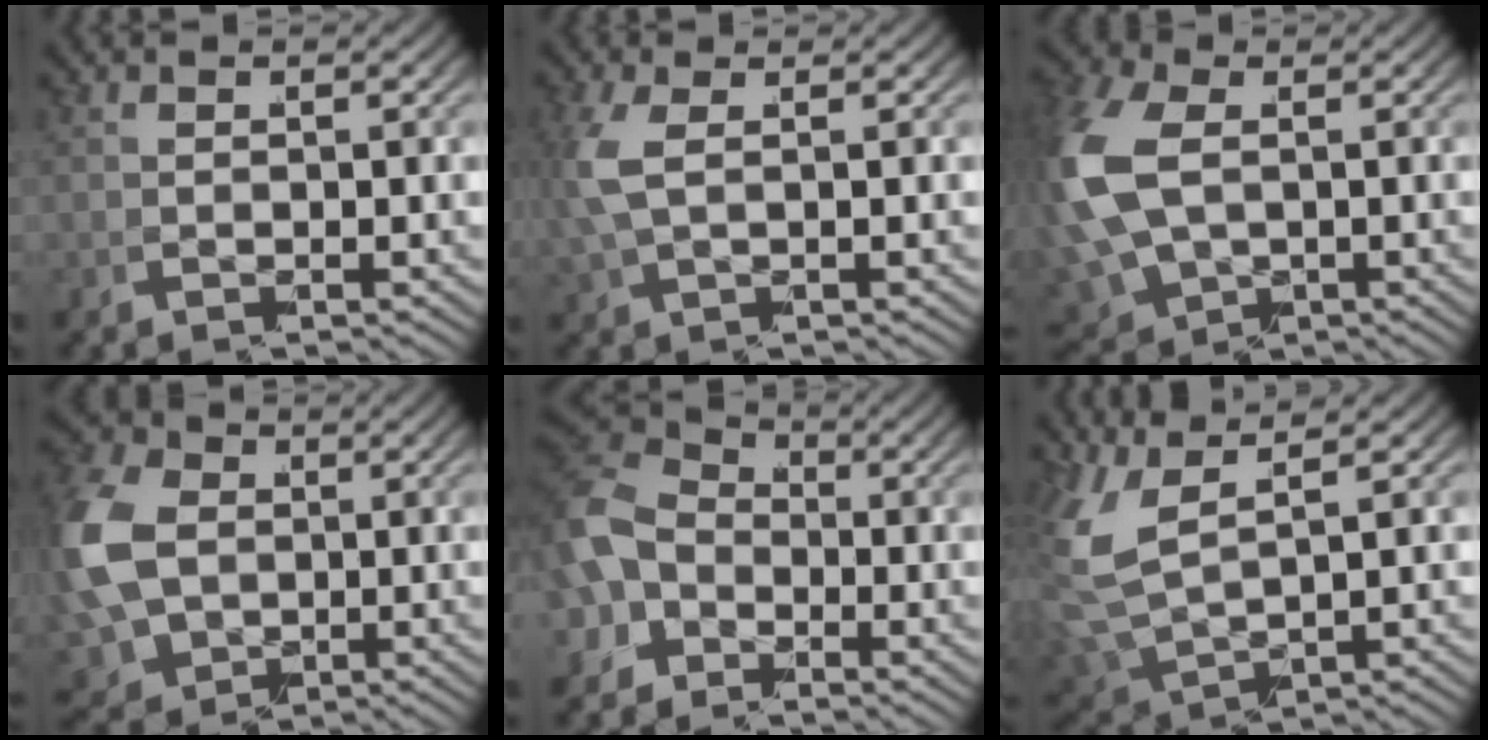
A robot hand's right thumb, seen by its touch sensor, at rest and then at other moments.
{"total": 2.7, "force": [0.8, 1.1, 2.3], "torque": [-0.077, -0.006, 0.030]}
{"total": 9.2, "force": [-0.1, 7.0, 5.9], "torque": [-0.174, -0.052, 0.035]}
{"total": 10.7, "force": [0.0, 8.6, 6.4], "torque": [-0.177, -0.052, 0.033]}
{"total": 7.2, "force": [0.8, 5.8, 4.3], "torque": [-0.102, -0.013, 0.015]}
{"total": 7.8, "force": [2.7, 4.9, 5.5], "torque": [-0.161, -0.020, 0.073]}